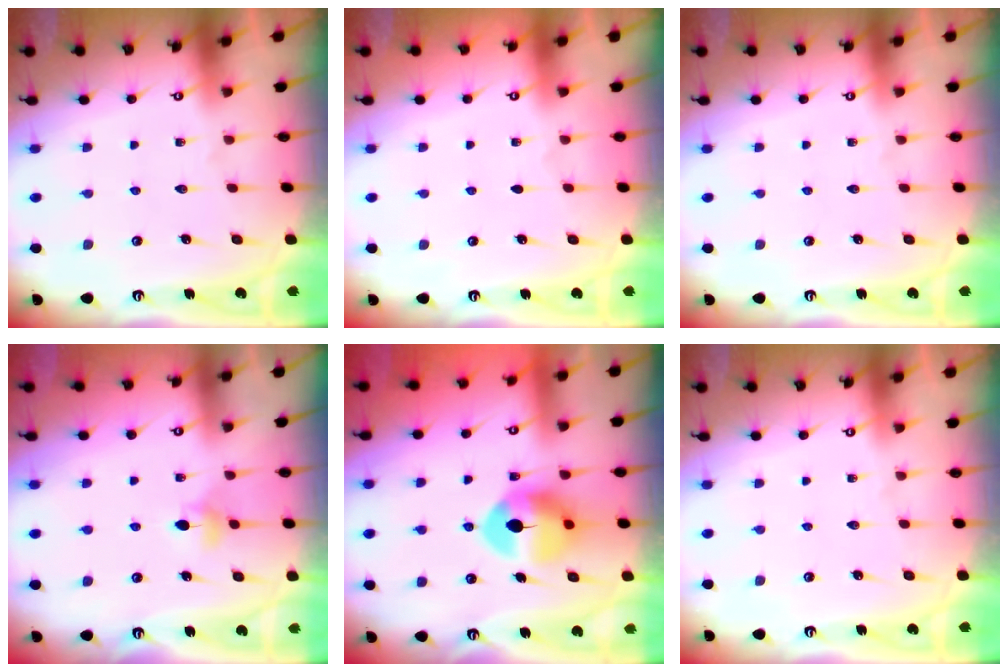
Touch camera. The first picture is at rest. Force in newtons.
{"total": 0.0}
{"total": 0.0}
{"total": 4.0, "press": 3.9, "slide": 0.8}
{"total": 11.8, "press": 11.8, "slide": 0.6}
{"total": 0.0}